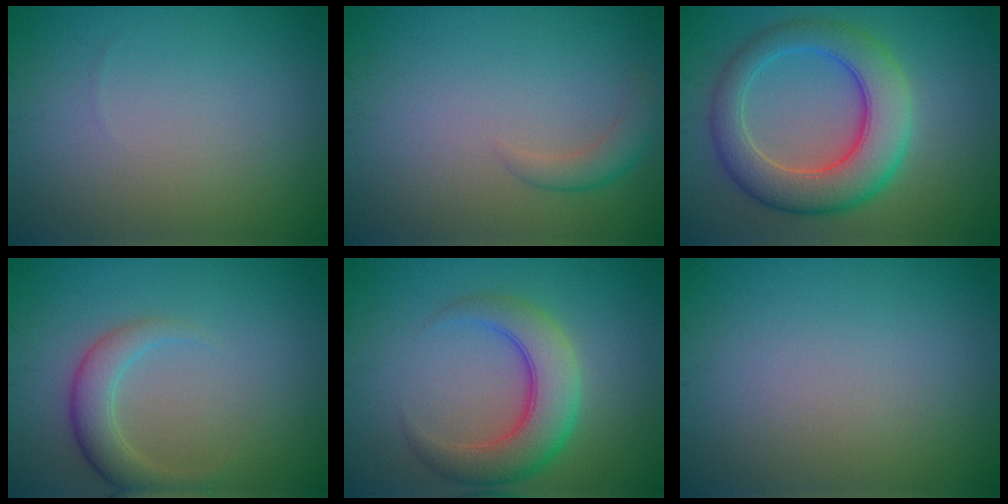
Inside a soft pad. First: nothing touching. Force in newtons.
{"total": 1.6, "press": 1.6, "slide": 0.1}
{"total": 7.7, "press": 7.7, "slide": 0.4}
{"total": 3.2, "press": 3.1, "slide": 0.2}
{"total": 5.9, "press": 5.9, "slide": 0.3}
{"total": 0.0}